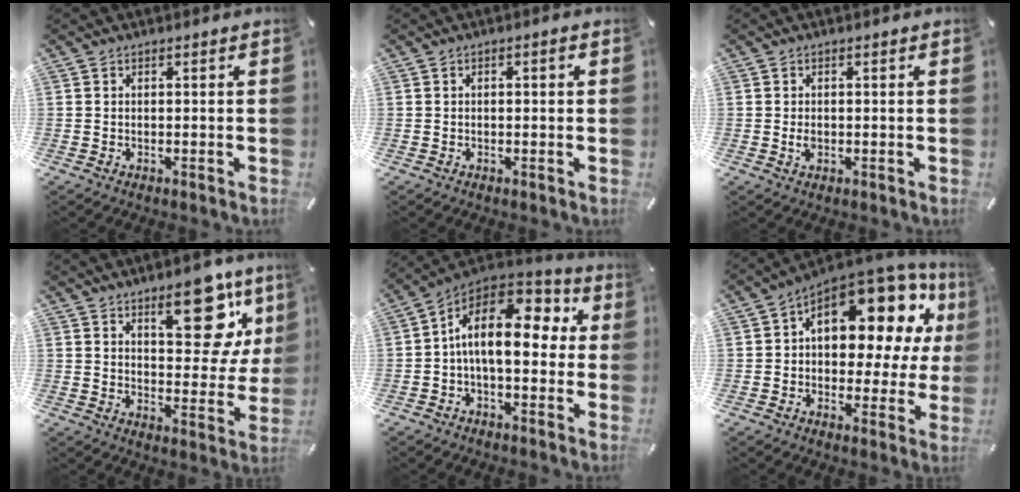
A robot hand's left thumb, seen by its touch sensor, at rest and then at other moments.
{"total": 1.1, "force": [0.0, 0.4, 1.1], "torque": [-0.019, 0.004, -0.002]}
{"total": 1.6, "force": [-0.2, 1.0, 1.2], "torque": [-0.024, 0.002, -0.004]}
{"total": 16.5, "force": [9.4, 8.1, 10.8], "torque": [-0.118, -0.060, 0.154]}
{"total": 17.3, "force": [2.6, 9.2, 14.4], "torque": [-0.245, -0.004, 0.042]}
{"total": 16.8, "force": [8.5, 9.2, 11.2], "torque": [-0.150, -0.074, 0.140]}